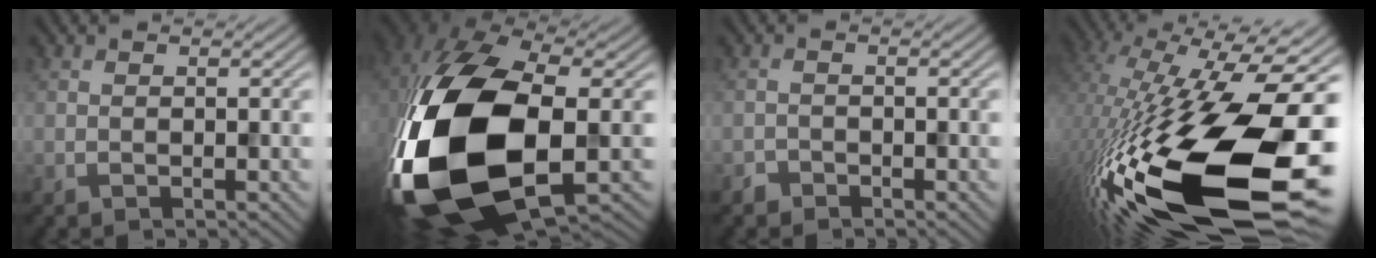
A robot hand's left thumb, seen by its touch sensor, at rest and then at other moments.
{"total": 21.1, "force": [-4.4, 12.0, 16.8], "torque": [-0.427, -0.086, -0.034]}
{"total": 1.1, "force": [-1.0, 0.4, -0.5], "torque": [0.010, -0.003, -0.017]}
{"total": 21.3, "force": [-7.2, 8.4, 18.2], "torque": [-0.348, -0.028, -0.111]}